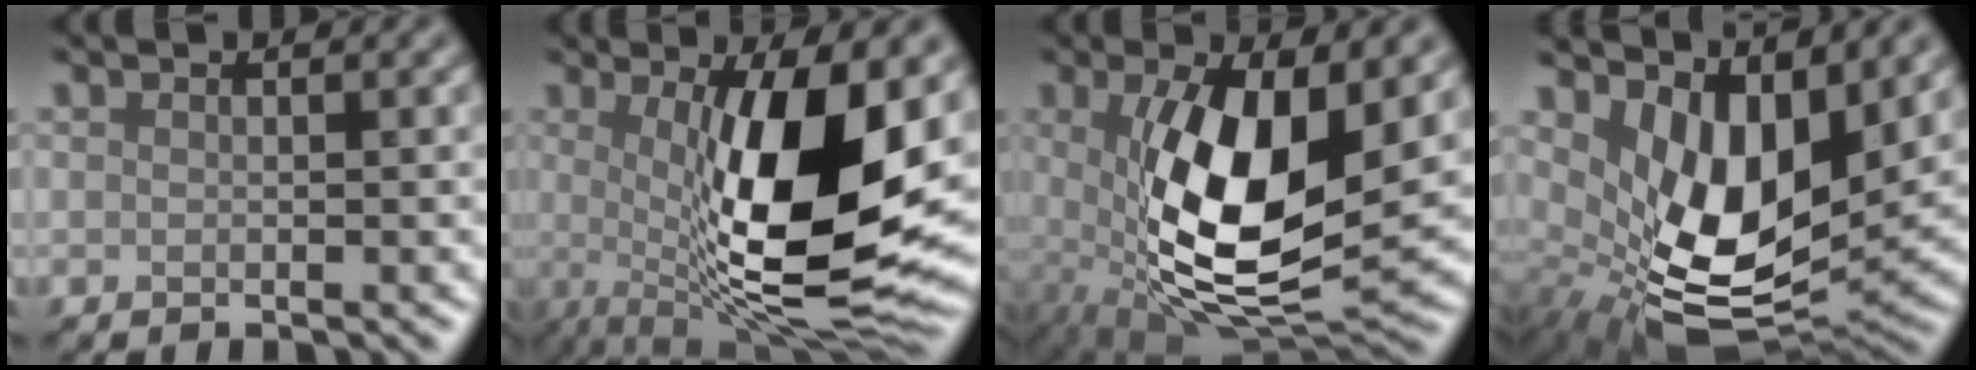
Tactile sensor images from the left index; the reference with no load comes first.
{"total": 13.4, "force": [0.3, 4.0, 12.9], "torque": [-0.193, -0.016, 0.004]}
{"total": 11.5, "force": [0.6, 5.1, 10.3], "torque": [-0.190, -0.023, 0.023]}
{"total": 10.1, "force": [2.0, 5.5, 8.2], "torque": [-0.159, -0.032, 0.049]}